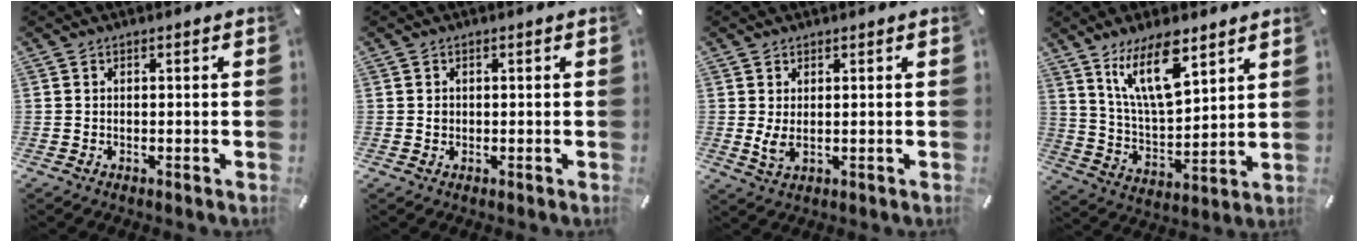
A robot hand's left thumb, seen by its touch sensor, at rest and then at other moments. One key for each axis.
{"total": 0.8, "fx": 0.0, "fy": 0.8, "fz": 0.3, "tx": -0.004, "ty": 0.004, "tz": -0.001}
{"total": 3.7, "fx": 0.5, "fy": 1.8, "fz": 3.3, "tx": -0.075, "ty": -0.010, "tz": 0.004}
{"total": 15.5, "fx": 9.8, "fy": 6.2, "fz": 10.3, "tx": -0.210, "ty": -0.036, "tz": 0.168}